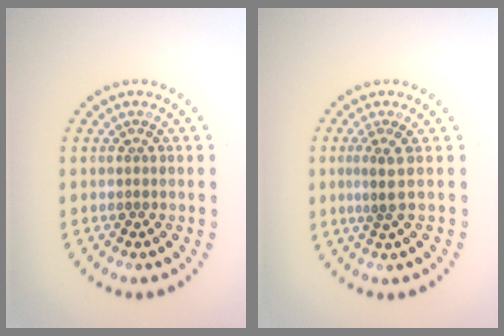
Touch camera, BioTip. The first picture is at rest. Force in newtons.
{"total": 1.7, "press": 1.1, "slide": 1.3}